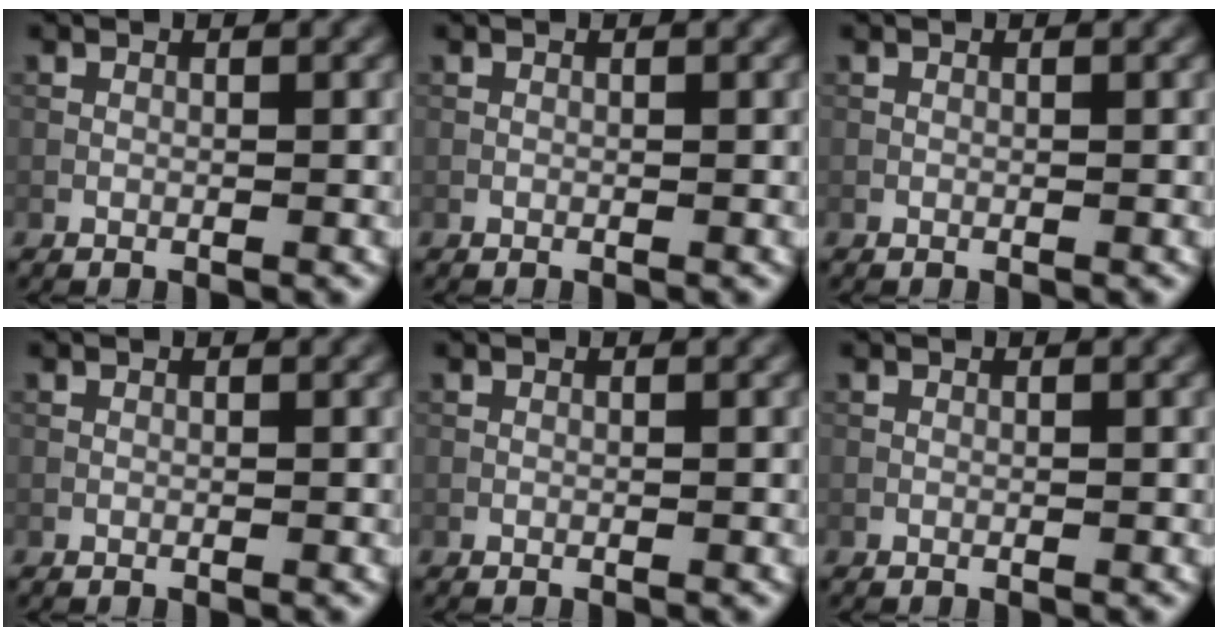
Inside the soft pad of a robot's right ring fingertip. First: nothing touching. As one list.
[{"total": 0.0}, {"total": 0.0}, {"total": 0.0}, {"total": 0.0}, {"total": 0.0}]